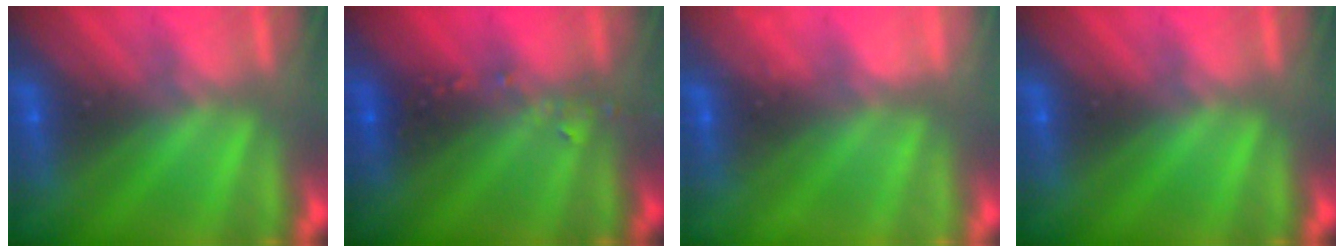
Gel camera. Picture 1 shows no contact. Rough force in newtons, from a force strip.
{"total": 2.4}
{"total": 2.3}
{"total": 0.0}